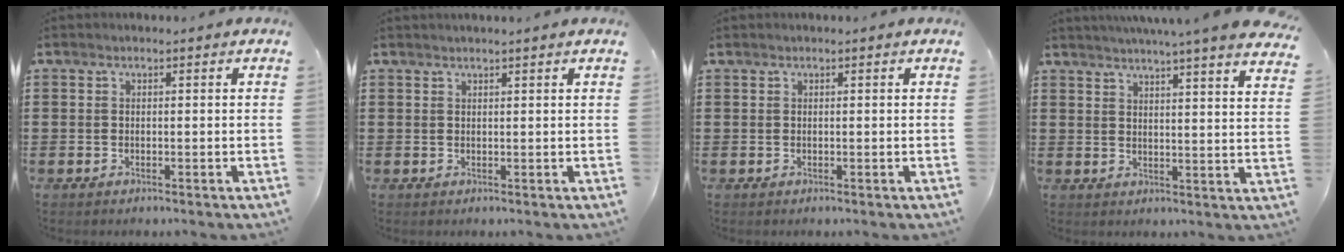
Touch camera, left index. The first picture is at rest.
{"total": 1.0, "force": [0.9, -0.2, 0.4], "torque": [-0.007, -0.001, 0.017]}
{"total": 0.0}
{"total": 4.7, "force": [4.3, -0.8, 1.5], "torque": [-0.040, -0.029, 0.071]}